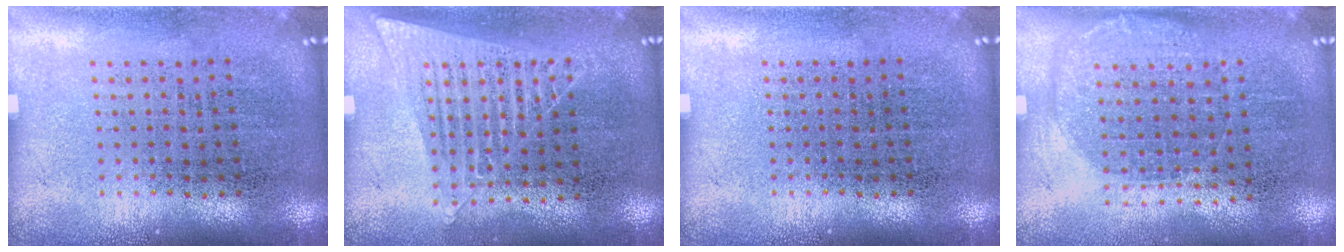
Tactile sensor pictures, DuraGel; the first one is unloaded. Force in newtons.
{"total": 1.1, "press": 1.0, "slide": 0.5}
{"total": 0.0}
{"total": 1.3, "press": 1.1, "slide": 0.6}